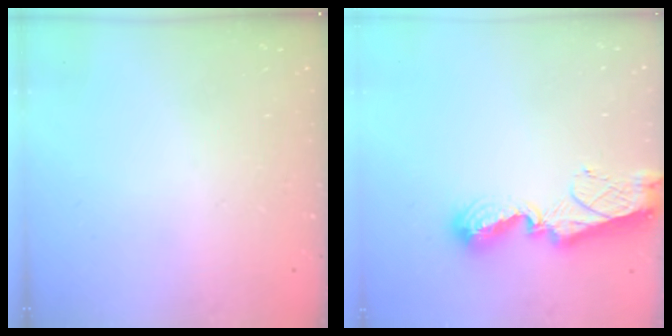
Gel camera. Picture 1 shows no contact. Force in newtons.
{"total": 10.2, "press": 10.1, "slide": 1.1}